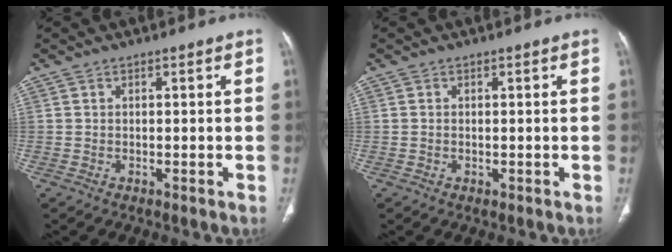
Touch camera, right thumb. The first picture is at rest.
{"total": 0.0}